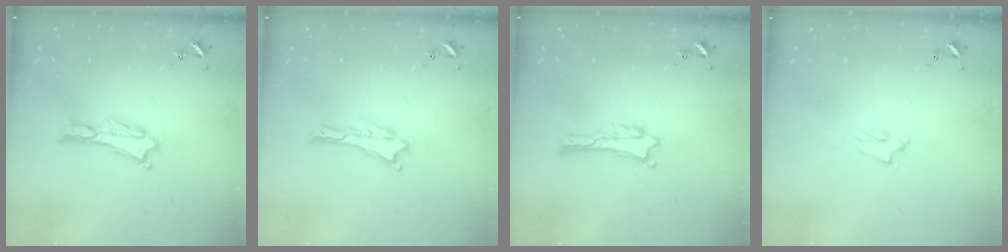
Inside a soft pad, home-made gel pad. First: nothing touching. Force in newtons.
{"total": 0.0}
{"total": 0.0}
{"total": 1.4, "press": 1.3, "slide": 0.3}